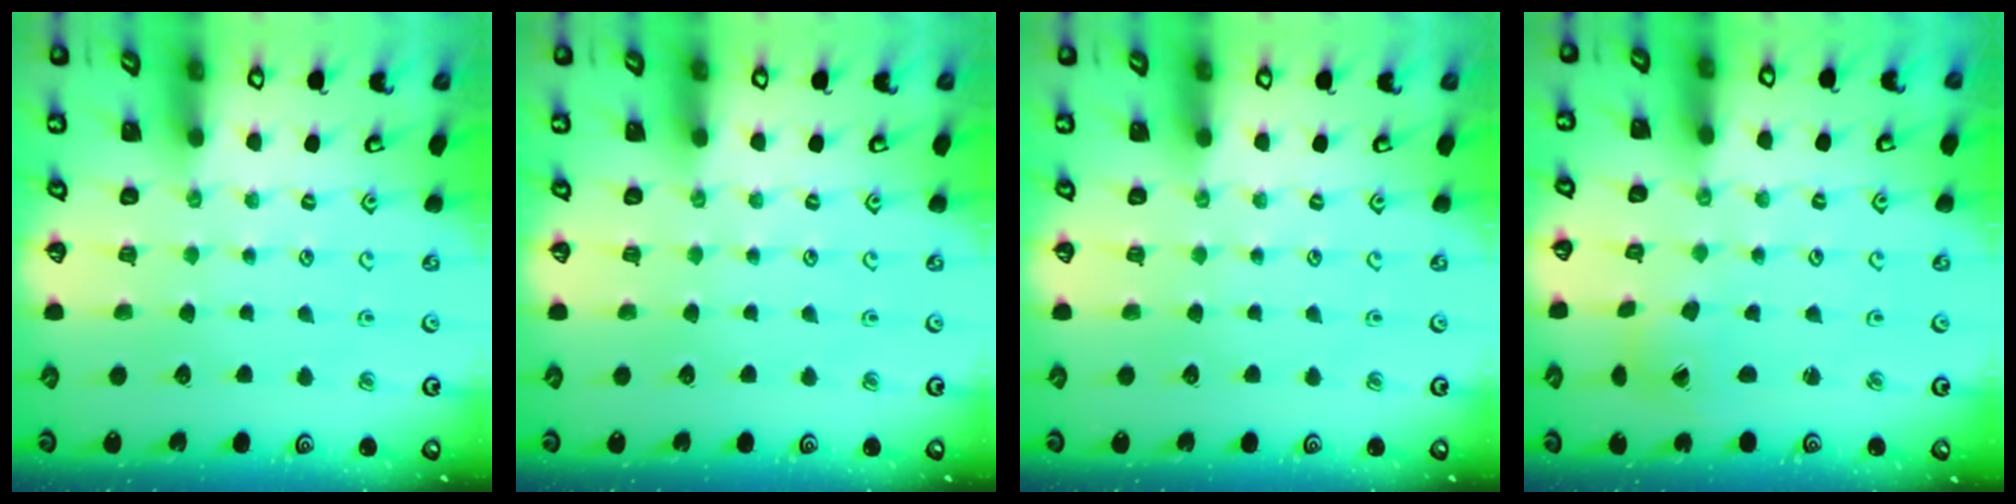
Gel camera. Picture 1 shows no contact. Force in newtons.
{"total": 0.0}
{"total": 0.0}
{"total": 1.7, "press": 1.6, "slide": 0.2}